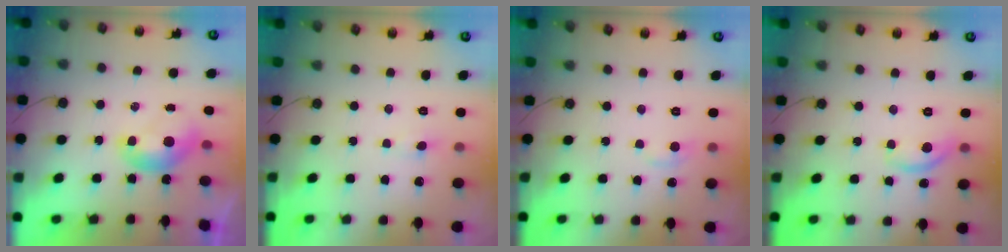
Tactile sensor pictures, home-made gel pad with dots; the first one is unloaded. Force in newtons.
{"total": 0.8, "press": 0.7, "slide": 0.3}
{"total": 1.1, "press": 0.7, "slide": 0.8}
{"total": 7.4, "press": 7.4, "slide": 0.5}